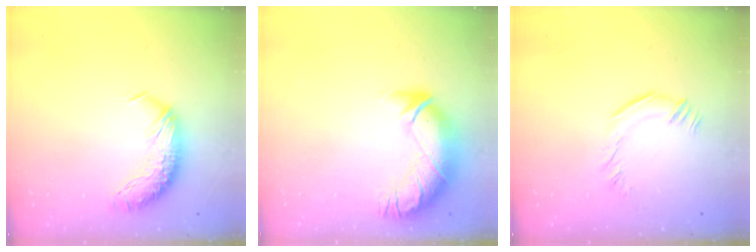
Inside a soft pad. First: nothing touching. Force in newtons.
{"total": 3.0, "press": 0.2, "slide": 2.9}
{"total": 2.5, "press": 2.3, "slide": 0.9}